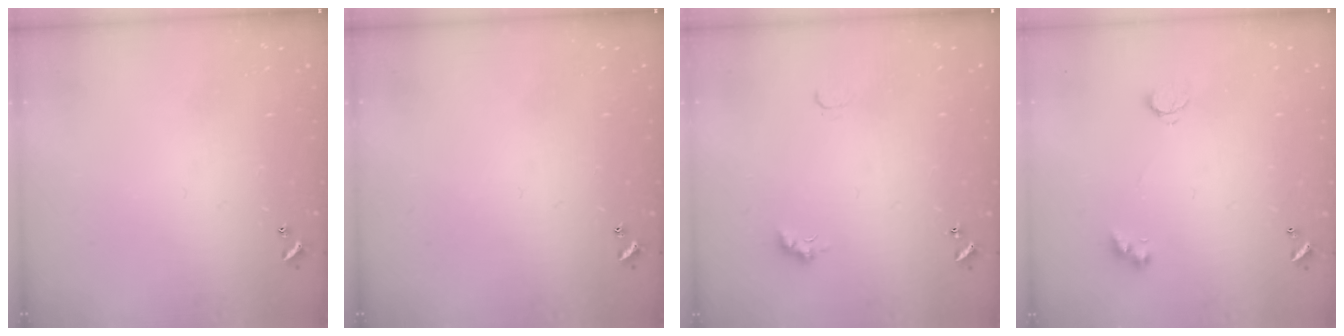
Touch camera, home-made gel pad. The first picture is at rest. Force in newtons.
{"total": 0.0}
{"total": 2.4, "press": 2.3, "slide": 0.5}
{"total": 3.6, "press": 3.6, "slide": 0.6}